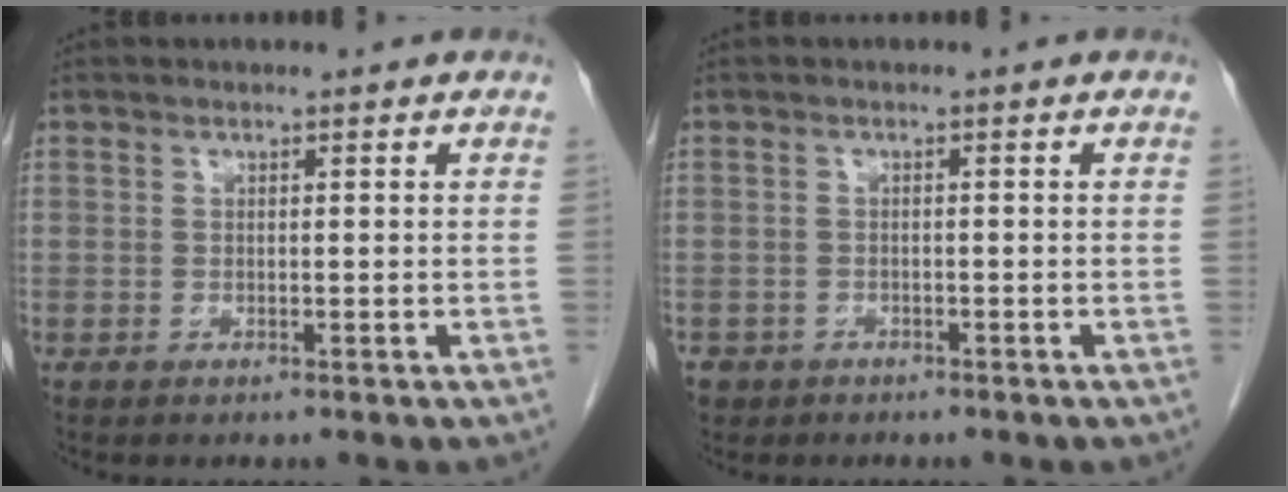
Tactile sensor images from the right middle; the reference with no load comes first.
{"total": 2.7, "force": [-1.9, 1.9, 0.2], "torque": [-0.008, 0.004, -0.034]}